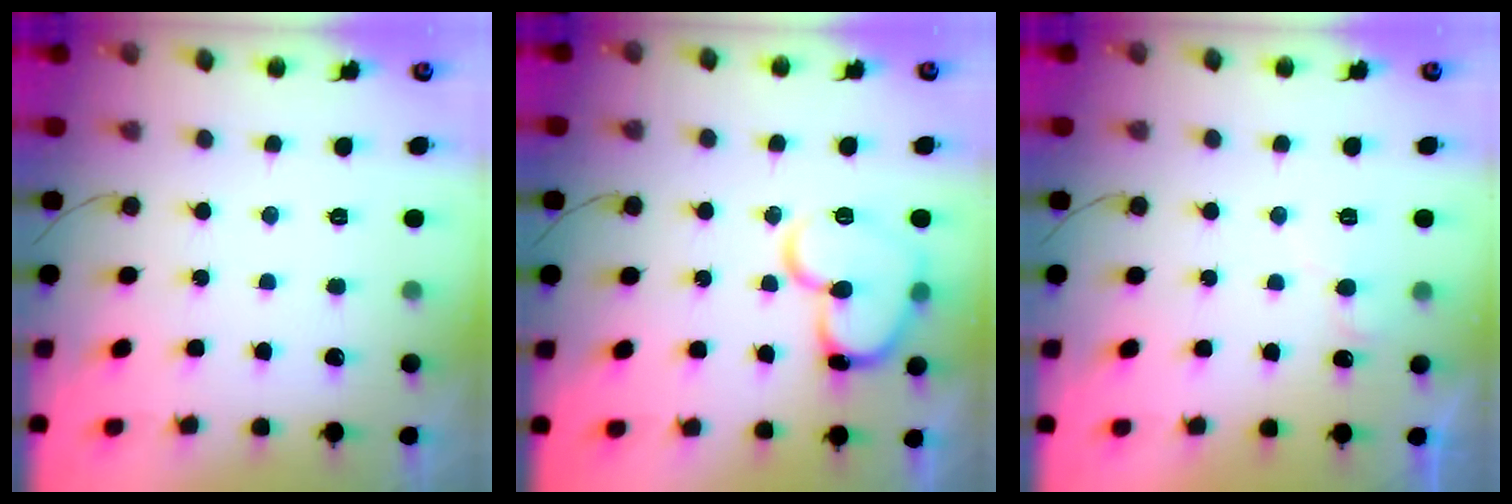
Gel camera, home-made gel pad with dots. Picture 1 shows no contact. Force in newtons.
{"total": 15.9, "press": 15.7, "slide": 2.4}
{"total": 5.4, "press": 5.4, "slide": 0.6}